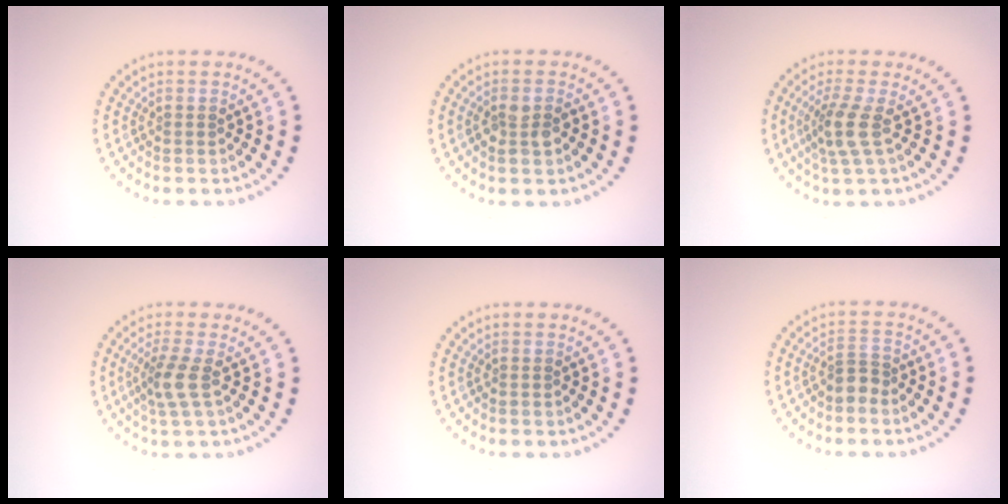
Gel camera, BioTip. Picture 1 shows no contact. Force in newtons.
{"total": 1.7, "press": 1.7, "slide": 0.3}
{"total": 2.8, "press": 2.2, "slide": 1.8}
{"total": 2.4, "press": 1.8, "slide": 1.6}
{"total": 0.0}
{"total": 1.8, "press": 1.5, "slide": 1.1}